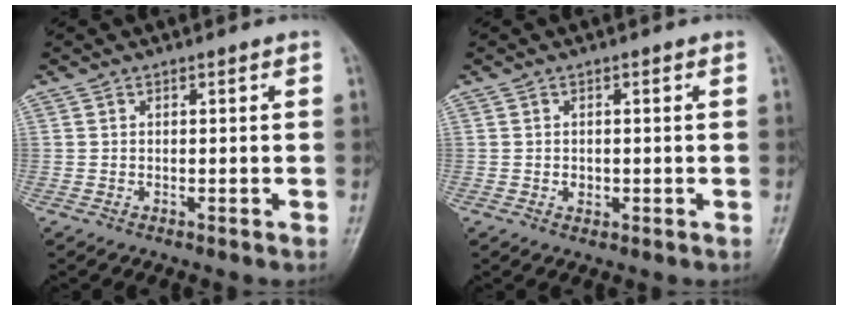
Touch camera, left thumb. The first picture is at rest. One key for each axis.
{"total": 1.7, "fx": -0.3, "fy": 1.4, "fz": 0.9, "tx": -0.004, "ty": 0.002, "tz": -0.004}